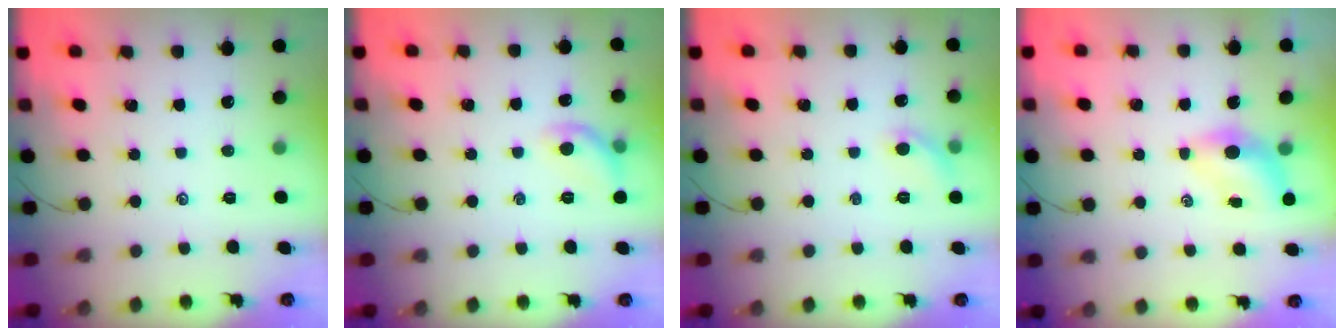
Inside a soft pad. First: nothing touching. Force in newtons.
{"total": 7.7, "press": 7.6, "slide": 1.1}
{"total": 6.0, "press": 5.9, "slide": 1.3}
{"total": 5.1, "press": 4.9, "slide": 1.4}